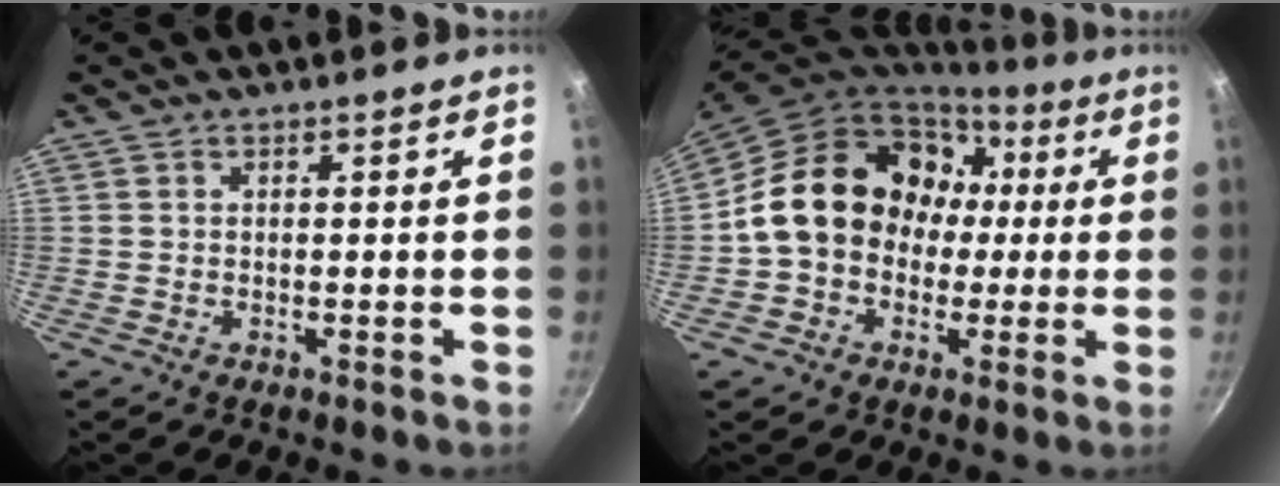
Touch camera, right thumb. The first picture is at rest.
{"total": 18.3, "force": [1.7, 15.1, 10.2], "torque": [-0.127, 0.049, 0.022]}